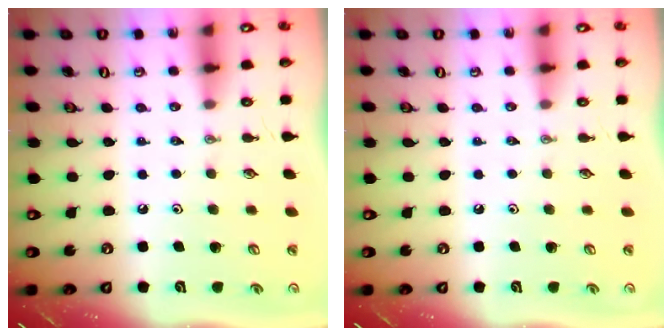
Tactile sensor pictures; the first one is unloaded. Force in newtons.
{"total": 0.0}